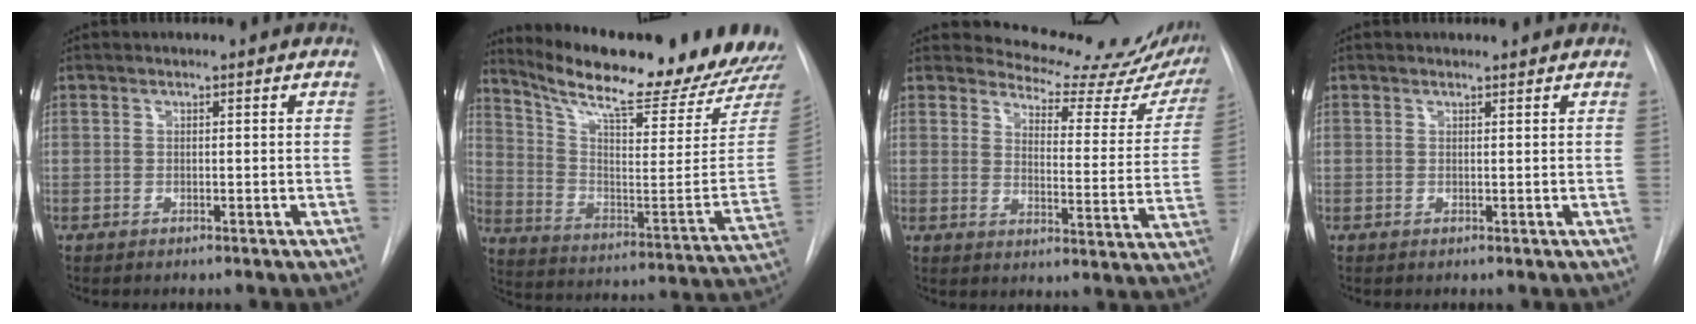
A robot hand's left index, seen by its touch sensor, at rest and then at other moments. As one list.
[{"total": 26.1, "force": [22.9, 2.6, 12.2], "torque": [-0.201, -0.084, 0.317]}, {"total": 17.8, "force": [17.0, 4.2, 3.6], "torque": [-0.025, -0.087, 0.178]}, {"total": 1.4, "force": [1.3, 0.3, 0.2], "torque": [-0.009, 0.008, 0.016]}]